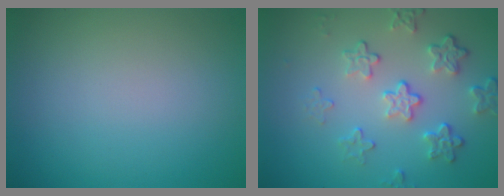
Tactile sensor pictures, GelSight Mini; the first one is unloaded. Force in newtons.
{"total": 4.4, "press": 3.2, "slide": 3.0}